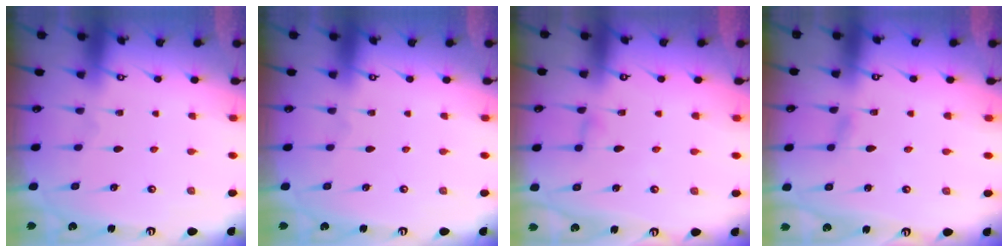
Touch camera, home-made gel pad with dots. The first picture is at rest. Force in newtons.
{"total": 0.0}
{"total": 2.3, "press": 2.3, "slide": 0.2}
{"total": 2.9, "press": 2.8, "slide": 0.3}